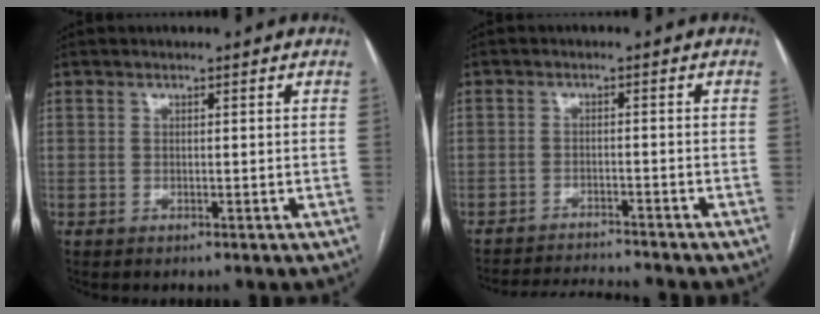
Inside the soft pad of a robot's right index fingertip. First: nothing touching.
{"total": 6.9, "force": [-6.9, -0.1, 0.9], "torque": [-0.008, -0.003, -0.112]}